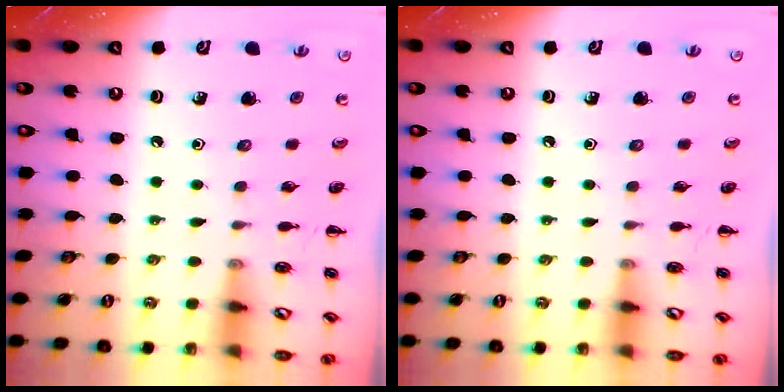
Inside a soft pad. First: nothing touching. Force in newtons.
{"total": 0.0}